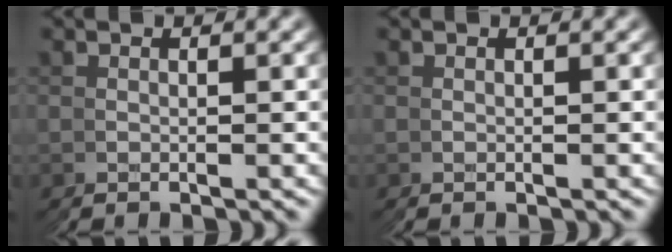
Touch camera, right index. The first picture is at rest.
{"total": 0.0}